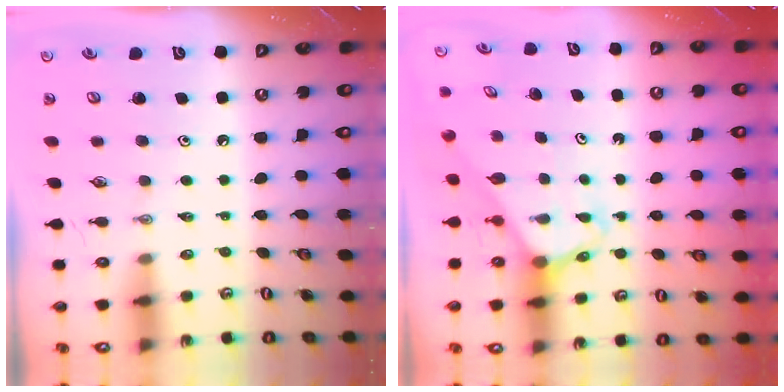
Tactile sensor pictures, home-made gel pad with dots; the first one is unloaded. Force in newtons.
{"total": 2.8, "press": 2.8, "slide": 0.2}